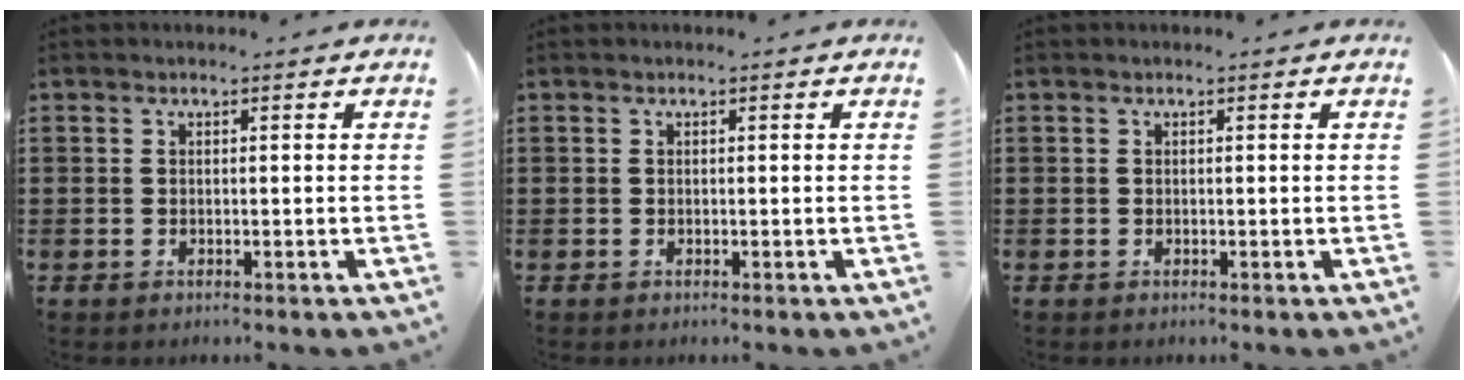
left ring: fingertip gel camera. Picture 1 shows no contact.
{"total": 0.0}
{"total": 0.0}